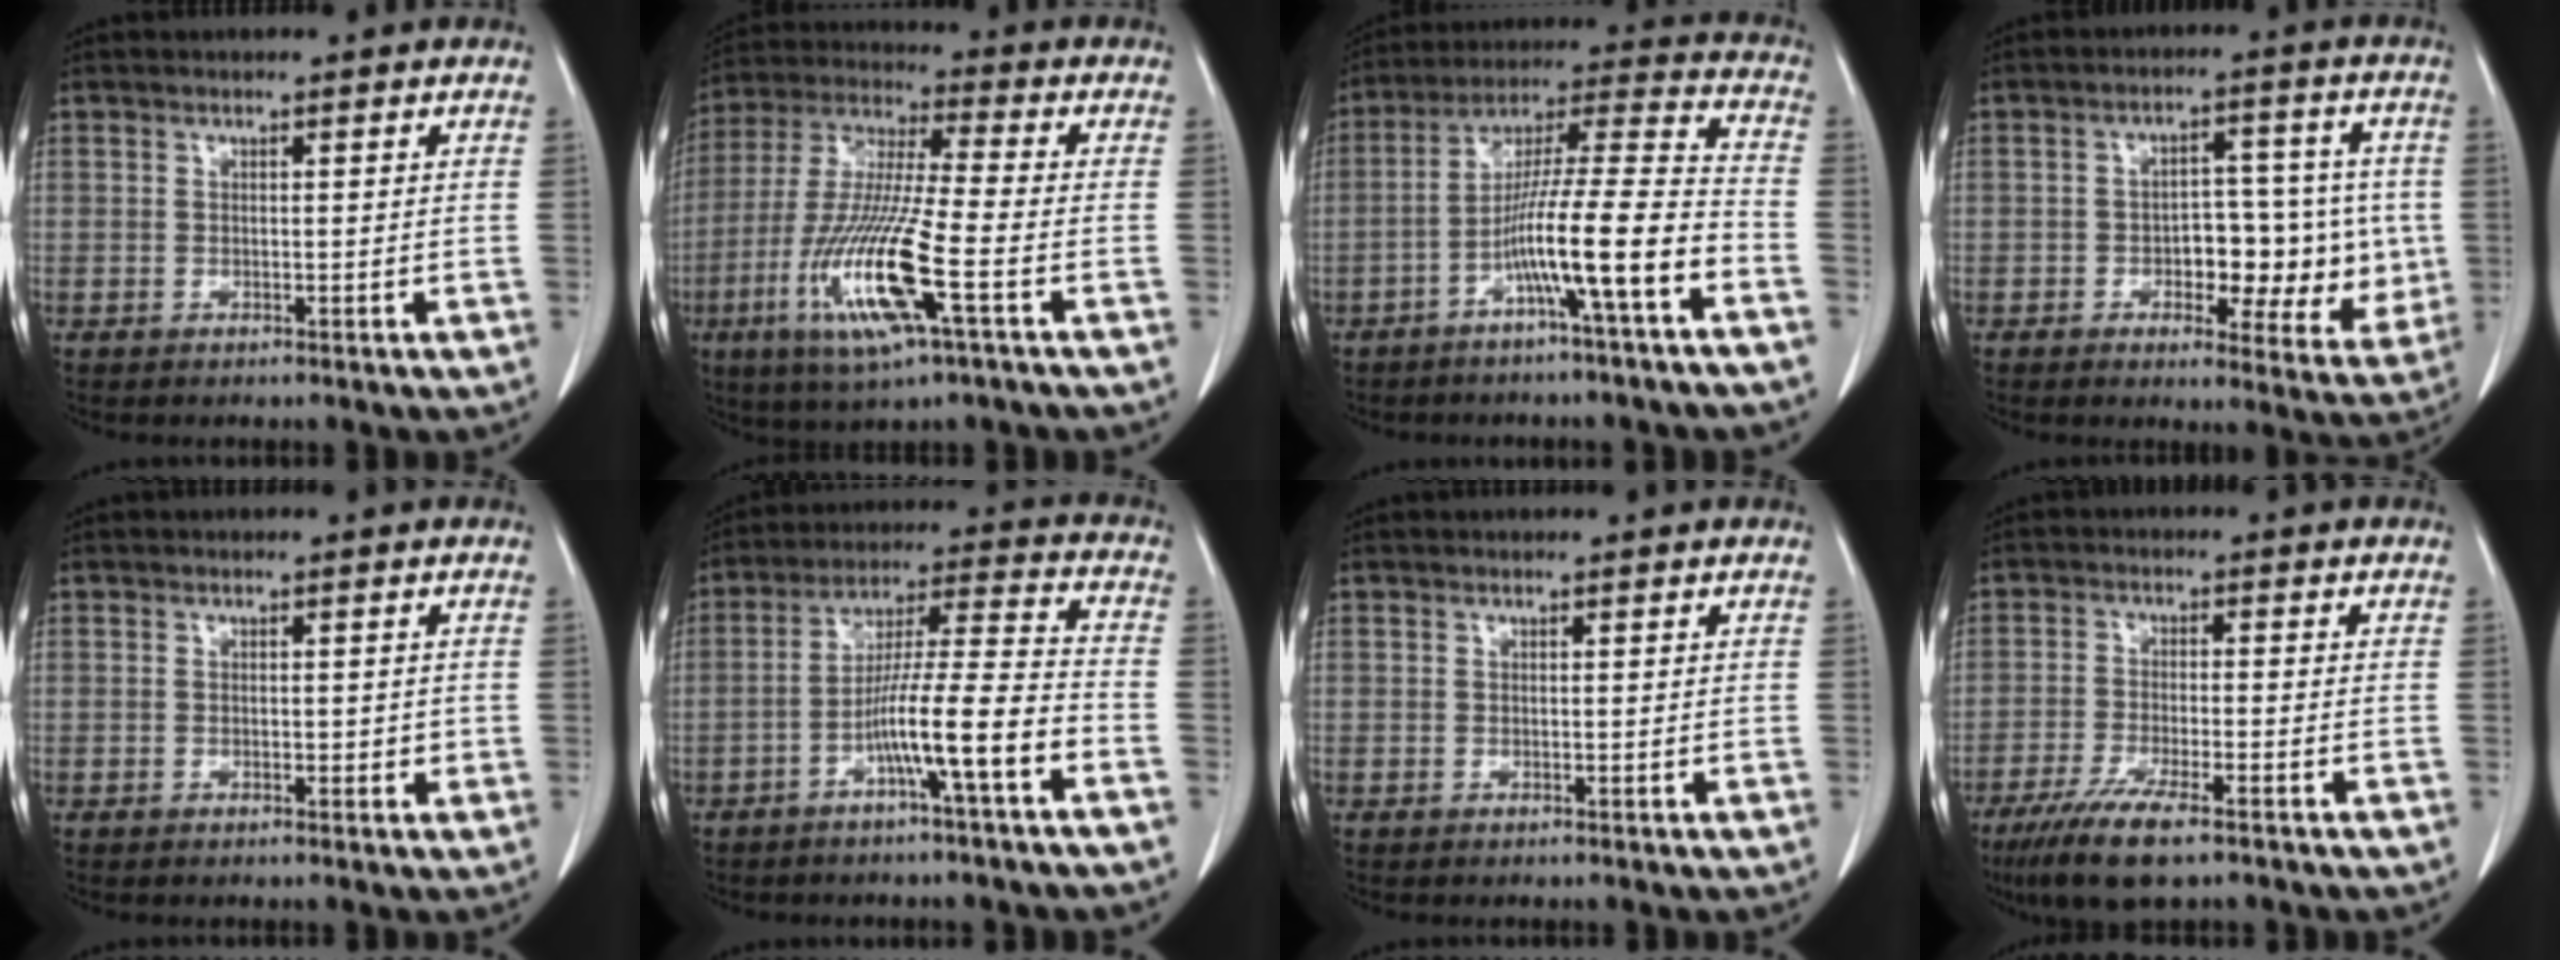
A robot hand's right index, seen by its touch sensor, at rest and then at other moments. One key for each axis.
{"total": 15.9, "fx": -5.6, "fy": 0.9, "fz": 14.8, "tx": -0.310, "ty": -0.022, "tz": -0.106}
{"total": 13.7, "fx": -6.0, "fy": -0.4, "fz": 12.3, "tx": -0.215, "ty": 0.015, "tz": -0.105}
{"total": 10.7, "fx": -1.3, "fy": 5.7, "fz": 8.9, "tx": -0.097, "ty": 0.022, "tz": -0.009}
{"total": 1.4, "fx": -0.1, "fy": 0.9, "fz": 1.0, "tx": -0.010, "ty": 0.001, "tz": 0.000}
{"total": 11.4, "fx": -5.1, "fy": -0.3, "fz": 10.2, "tx": -0.184, "ty": 0.014, "tz": -0.088}
{"total": 0.0}
{"total": 8.6, "fx": -5.8, "fy": 1.1, "fz": 6.3, "tx": -0.113, "ty": -0.022, "tz": -0.097}